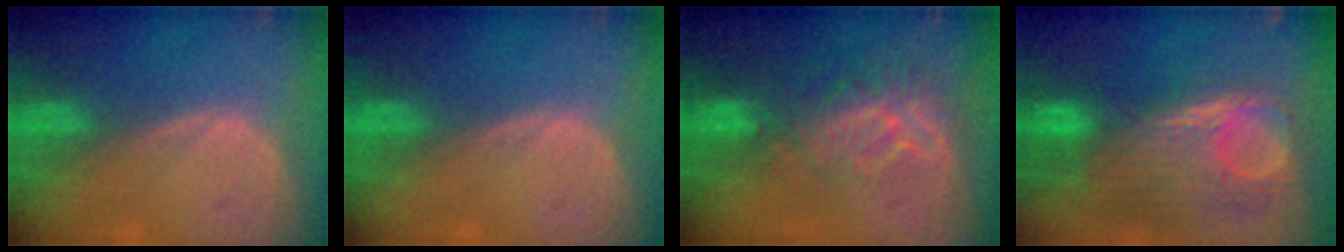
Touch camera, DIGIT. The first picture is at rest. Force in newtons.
{"total": 0.0}
{"total": 9.5, "press": 8.2, "slide": 4.7}
{"total": 12.4, "press": 10.5, "slide": 6.5}